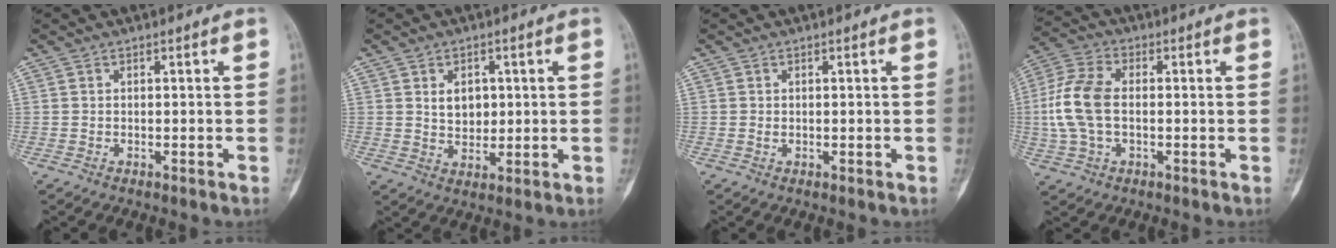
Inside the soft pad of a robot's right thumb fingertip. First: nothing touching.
{"total": 5.1, "force": [1.3, 3.7, 3.3], "torque": [-0.028, -0.009, 0.025]}
{"total": 0.0}
{"total": 10.8, "force": [-0.3, 6.3, 8.8], "torque": [-0.198, 0.019, -0.010]}